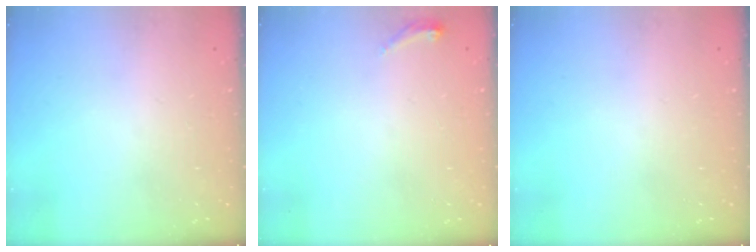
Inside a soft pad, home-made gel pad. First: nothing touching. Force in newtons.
{"total": 12.0, "press": 4.7, "slide": 11.0}
{"total": 0.0}